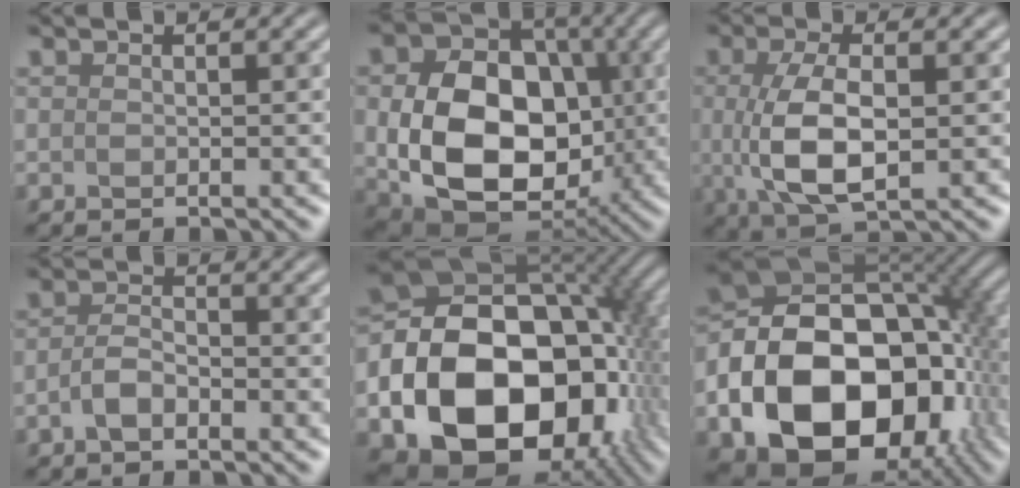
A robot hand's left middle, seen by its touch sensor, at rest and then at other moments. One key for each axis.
{"total": 12.5, "fx": -0.9, "fy": 9.1, "fz": 8.4, "tx": -0.152, "ty": -0.019, "tz": -0.013}
{"total": 6.4, "fx": 0.0, "fy": 2.8, "fz": 5.8, "tx": -0.125, "ty": -0.002, "tz": 0.002}
{"total": 2.0, "fx": -0.9, "fy": 1.0, "fz": 1.5, "tx": -0.032, "ty": 0.005, "tz": -0.024}
{"total": 21.4, "fx": -5.3, "fy": 15.4, "fz": 13.9, "tx": -0.256, "ty": -0.021, "tz": -0.074}
{"total": 19.2, "fx": -5.3, "fy": 13.4, "fz": 12.6, "tx": -0.224, "ty": -0.027, "tz": -0.079}